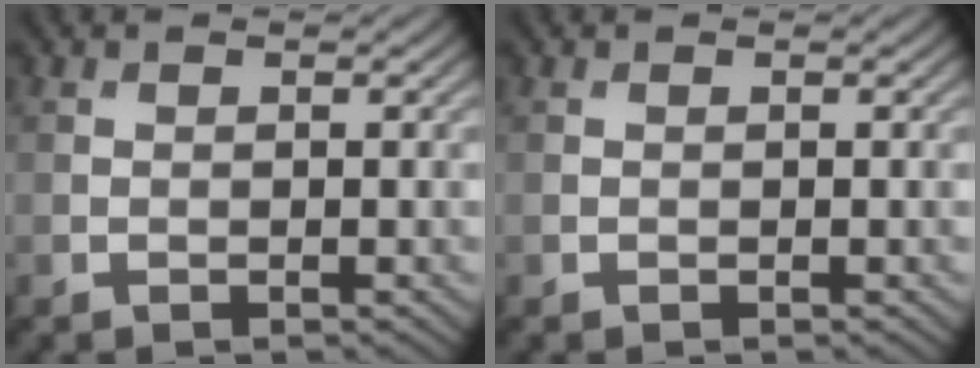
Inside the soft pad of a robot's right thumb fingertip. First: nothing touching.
{"total": 0.0}